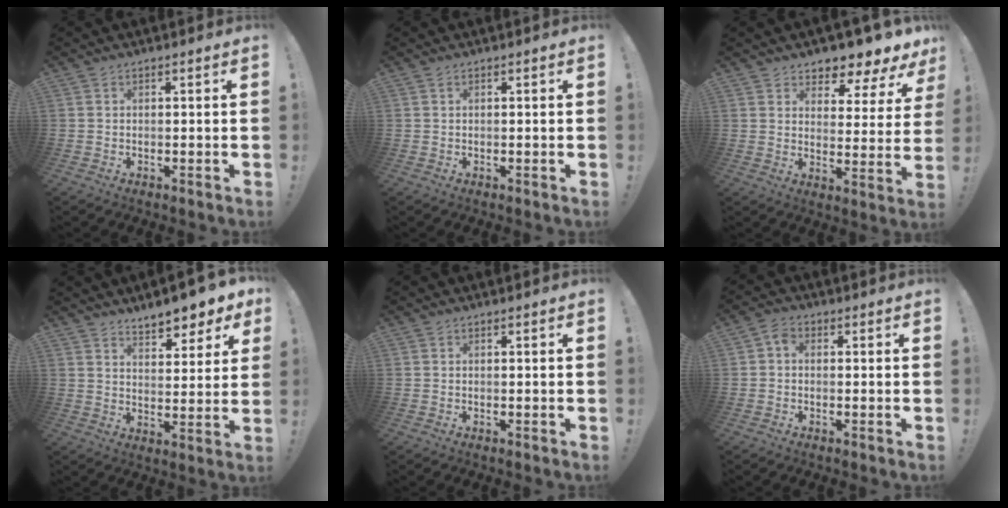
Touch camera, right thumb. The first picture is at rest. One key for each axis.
{"total": 0.0}
{"total": 5.5, "fx": 4.8, "fy": 2.2, "fz": 1.6, "tx": -0.014, "ty": -0.060, "tz": 0.083}
{"total": 7.6, "fx": 6.5, "fy": 2.1, "fz": 3.4, "tx": -0.041, "ty": -0.057, "tz": 0.113}
{"total": 0.0}
{"total": 2.5, "fx": -0.4, "fy": 1.8, "fz": 1.7, "tx": -0.037, "ty": 0.012, "tz": -0.006}